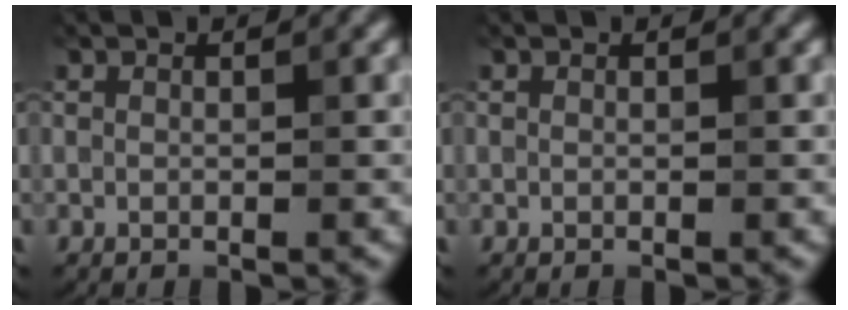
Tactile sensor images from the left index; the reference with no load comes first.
{"total": 0.0}